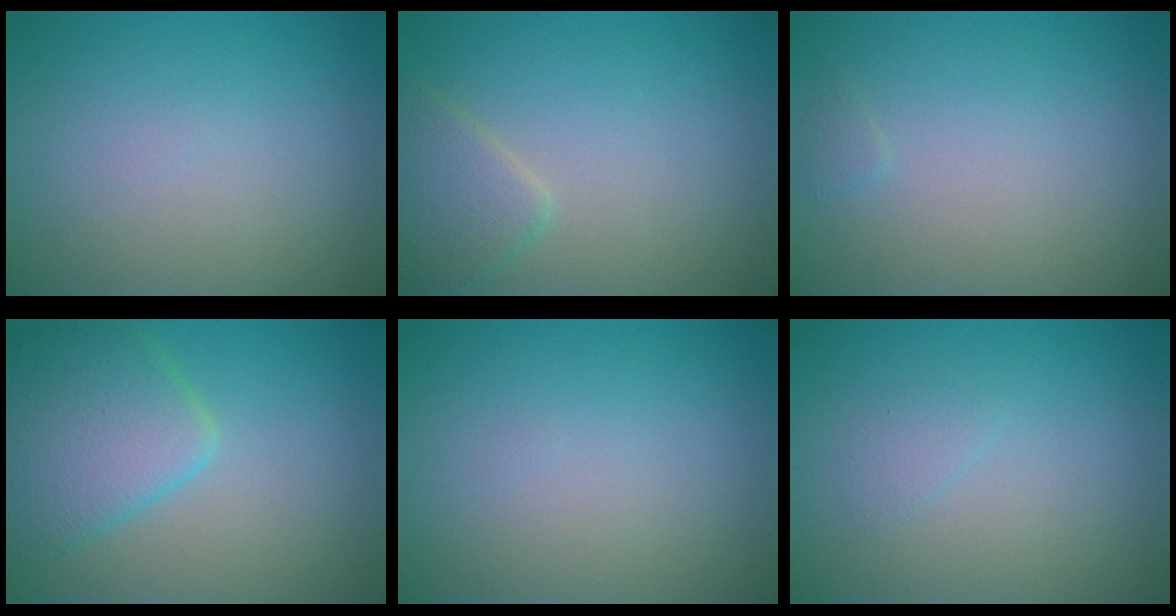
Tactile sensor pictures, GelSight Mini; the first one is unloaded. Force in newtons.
{"total": 2.7, "press": 2.7, "slide": 0.1}
{"total": 0.5, "press": 0.5, "slide": 0.0}
{"total": 5.8, "press": 5.8, "slide": 0.2}
{"total": 0.0}
{"total": 0.9, "press": 0.9, "slide": 0.0}